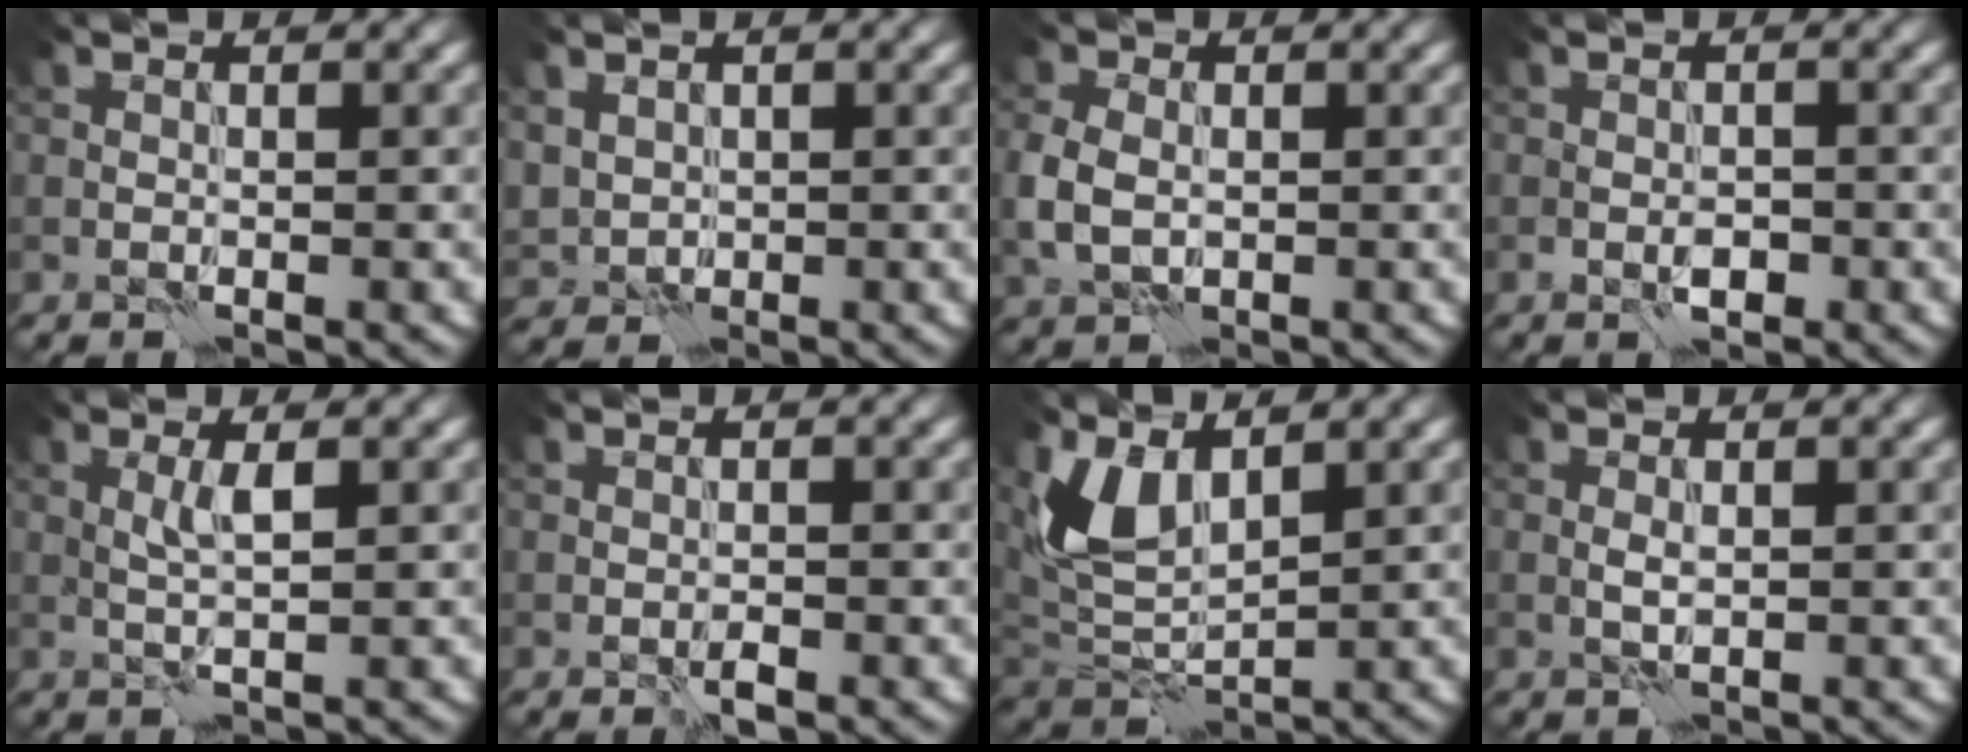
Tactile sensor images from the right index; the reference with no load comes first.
{"total": 2.1, "force": [0.9, 1.7, 0.8], "torque": [-0.026, 0.000, 0.025]}
{"total": 3.8, "force": [-0.4, 2.7, 2.6], "torque": [-0.070, 0.001, -0.011]}
{"total": 1.2, "force": [-0.3, 0.7, 1.0], "torque": [-0.017, 0.001, -0.007]}
{"total": 1.7, "force": [0.7, -0.1, 1.5], "torque": [-0.032, 0.004, 0.012]}
{"total": 1.1, "force": [-0.7, 0.3, 0.9], "torque": [-0.017, 0.000, -0.013]}
{"total": 4.7, "force": [2.4, 2.3, 3.2], "torque": [-0.075, -0.007, 0.051]}
{"total": 0.8, "force": [0.2, 0.2, 0.7], "torque": [-0.017, 0.002, 0.003]}